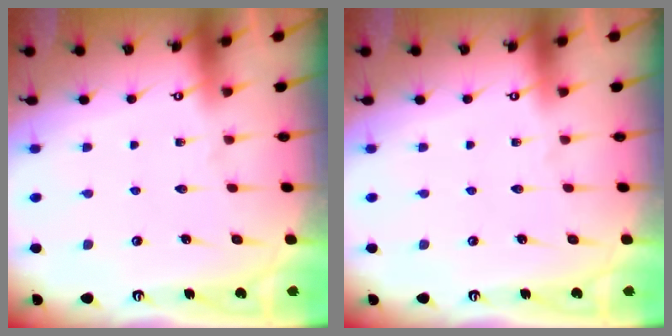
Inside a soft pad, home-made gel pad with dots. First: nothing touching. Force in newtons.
{"total": 0.0}